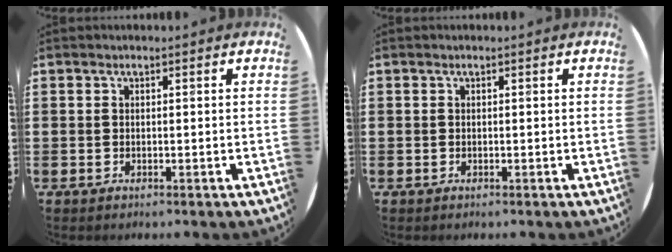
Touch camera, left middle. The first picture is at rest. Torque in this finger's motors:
{"motor_torque": [0.00, 0.06, -0.01, -0.01]}